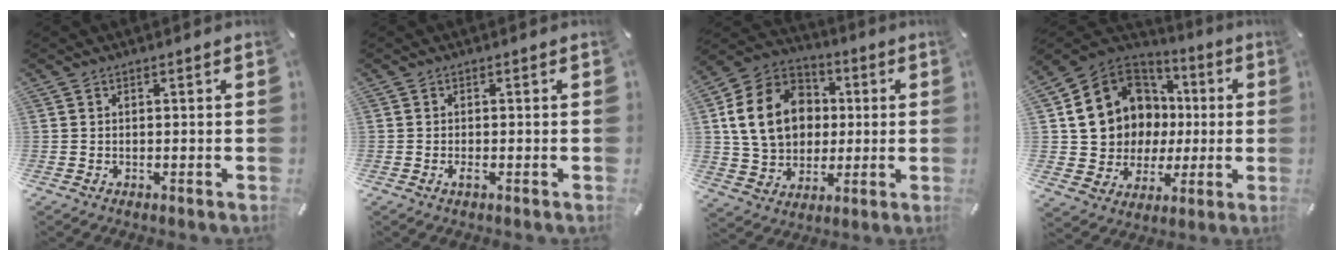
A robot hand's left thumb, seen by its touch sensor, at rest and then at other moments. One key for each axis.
{"total": 1.2, "fx": -0.4, "fy": 0.3, "fz": 1.1, "tx": -0.020, "ty": -0.001, "tz": -0.007}
{"total": 18.1, "fx": 1.9, "fy": 15.0, "fz": 10.0, "tx": -0.206, "ty": 0.017, "tz": 0.040}
{"total": 15.6, "fx": 3.2, "fy": 14.3, "fz": 5.4, "tx": -0.110, "ty": -0.025, "tz": 0.084}